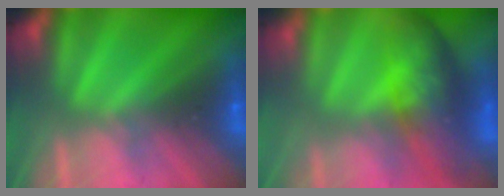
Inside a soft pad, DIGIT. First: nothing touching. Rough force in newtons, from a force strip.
{"total": 7.6}